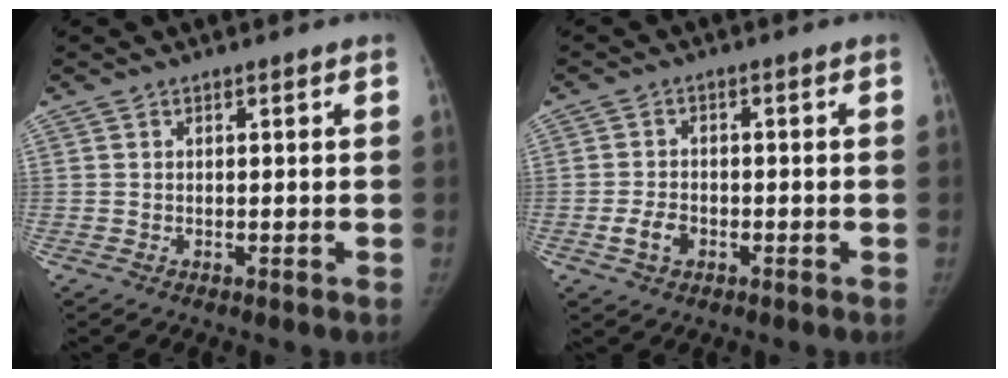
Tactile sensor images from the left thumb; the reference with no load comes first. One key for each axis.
{"total": 3.9, "fx": -1.5, "fy": 2.7, "fz": 2.3, "tx": -0.041, "ty": 0.012, "tz": -0.027}